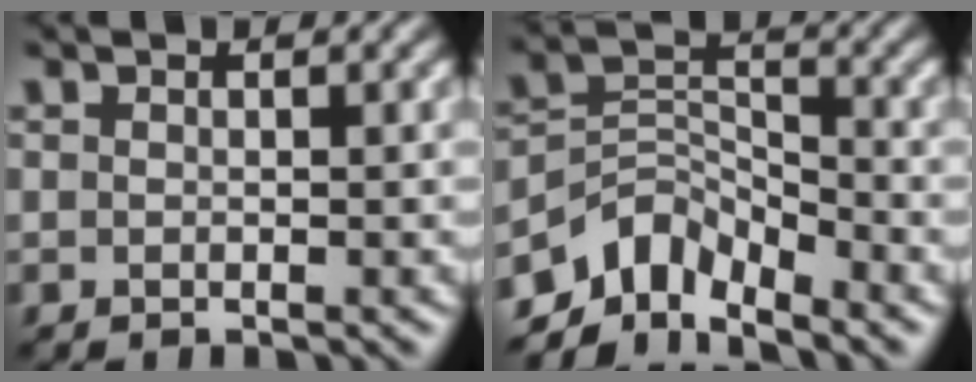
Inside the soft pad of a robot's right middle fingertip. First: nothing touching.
{"total": 5.2, "force": [-4.1, 2.5, 2.0], "torque": [-0.030, 0.001, -0.085]}